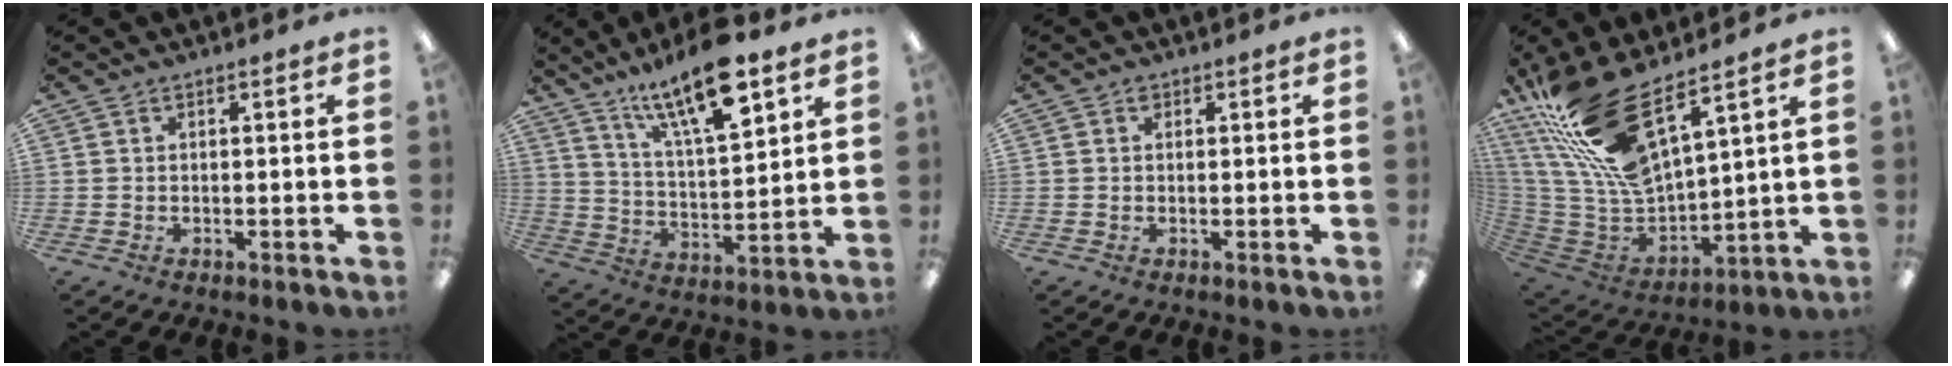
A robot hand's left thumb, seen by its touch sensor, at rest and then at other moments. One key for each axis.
{"total": 16.3, "fx": 11.4, "fy": 4.5, "fz": 10.7, "tx": -0.183, "ty": -0.060, "tz": 0.189}
{"total": 0.7, "fx": 0.4, "fy": 0.5, "fz": 0.3, "tx": -0.007, "ty": 0.002, "tz": 0.008}
{"total": 21.5, "fx": 14.7, "fy": 7.1, "fz": 14.0, "tx": -0.308, "ty": -0.100, "tz": 0.260}